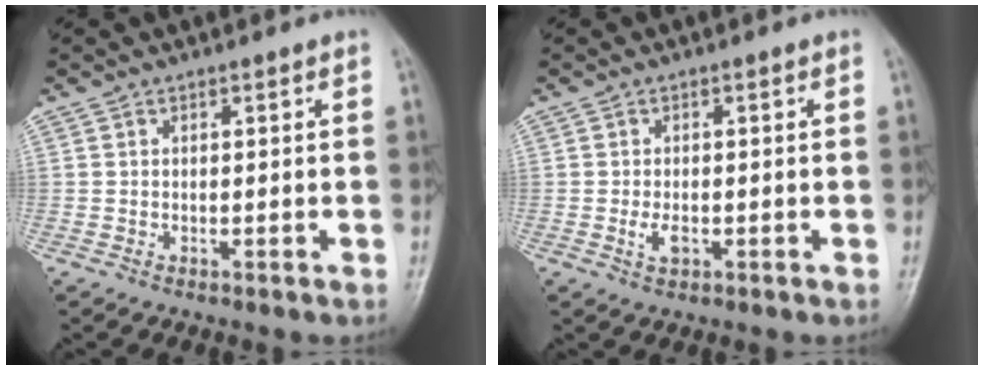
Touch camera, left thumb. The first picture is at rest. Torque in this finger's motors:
{"motor_torque": [-0.05, 0.25, 0.51, -0.05, 0.01]}